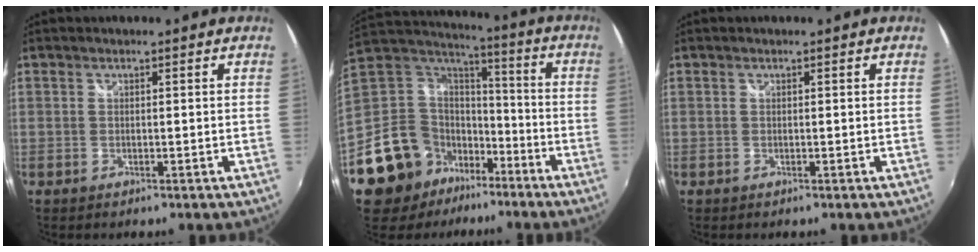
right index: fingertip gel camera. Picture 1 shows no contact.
{"total": 16.8, "force": [-10.3, 11.7, 6.3], "torque": [-0.147, 0.039, -0.179]}
{"total": 0.0}